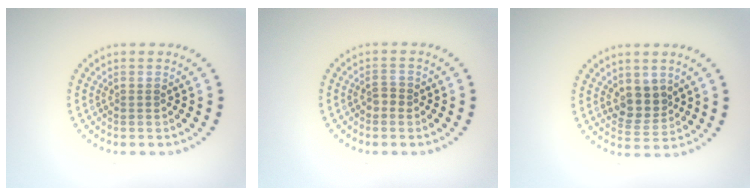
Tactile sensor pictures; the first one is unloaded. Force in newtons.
{"total": 1.2, "press": 1.0, "slide": 0.5}
{"total": 2.9, "press": 2.5, "slide": 1.4}